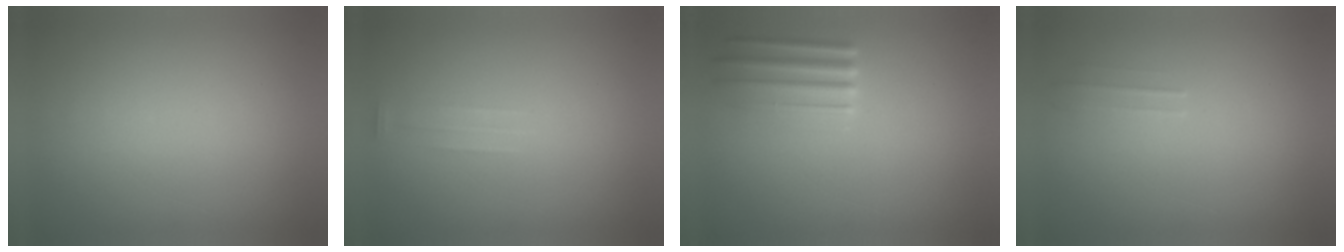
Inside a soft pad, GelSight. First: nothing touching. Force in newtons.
{"total": 1.2}
{"total": 2.3}
{"total": 1.5}